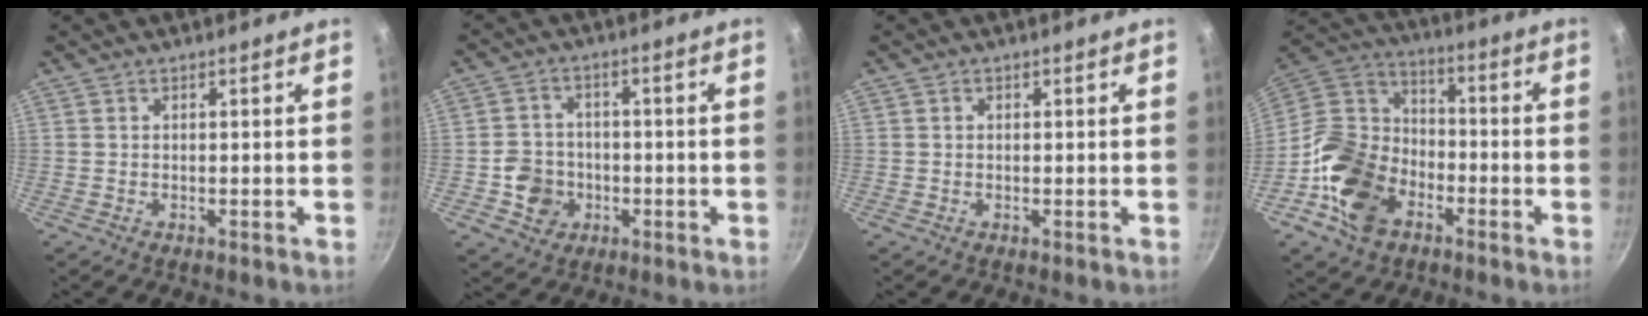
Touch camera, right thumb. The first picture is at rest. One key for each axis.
{"total": 6.9, "fx": -1.8, "fy": 6.2, "fz": 2.5, "tx": -0.018, "ty": 0.025, "tz": -0.032}
{"total": 0.6, "fx": 0.1, "fy": 0.6, "fz": 0.1, "tx": -0.001, "ty": 0.005, "tz": 0.002}
{"total": 17.1, "fx": -7.2, "fy": 12.1, "fz": 9.7, "tx": -0.164, "ty": 0.052, "tz": -0.153}